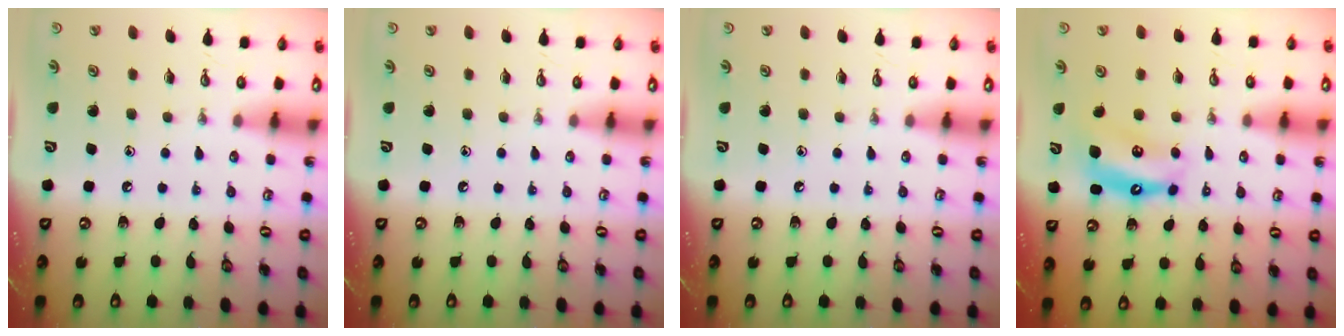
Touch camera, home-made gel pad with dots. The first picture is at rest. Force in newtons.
{"total": 0.0}
{"total": 0.0}
{"total": 7.3, "press": 7.3, "slide": 0.6}